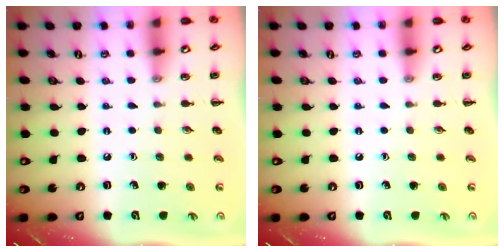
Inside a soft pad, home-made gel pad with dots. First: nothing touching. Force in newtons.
{"total": 0.0}